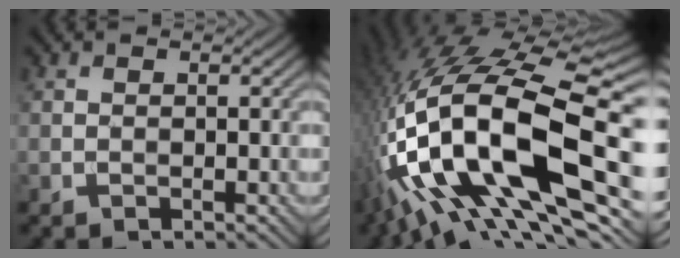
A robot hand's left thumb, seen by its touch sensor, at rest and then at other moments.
{"total": 22.0, "force": [-4.5, 9.4, 19.4], "torque": [-0.406, -0.029, -0.083]}